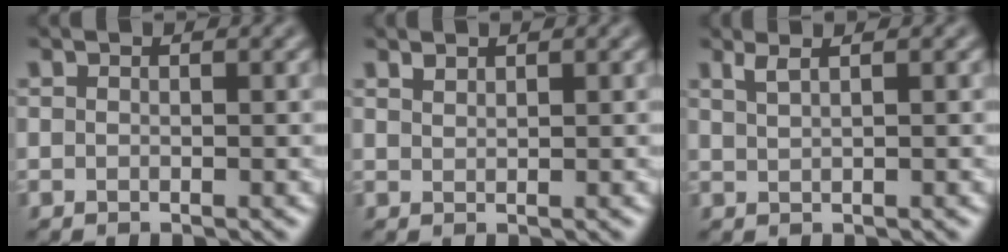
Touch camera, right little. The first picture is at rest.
{"total": 1.1, "force": [1.1, -0.1, -0.3], "torque": [-0.001, 0.003, 0.020]}
{"total": 1.7, "force": [1.2, -1.2, 0.0], "torque": [-0.005, 0.007, 0.024]}